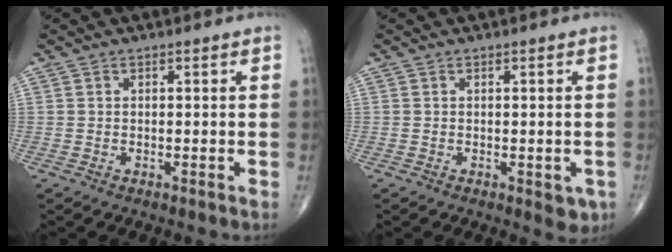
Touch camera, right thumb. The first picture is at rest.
{"total": 3.0, "force": [-0.9, 1.5, 2.4], "torque": [-0.009, -0.003, -0.008]}